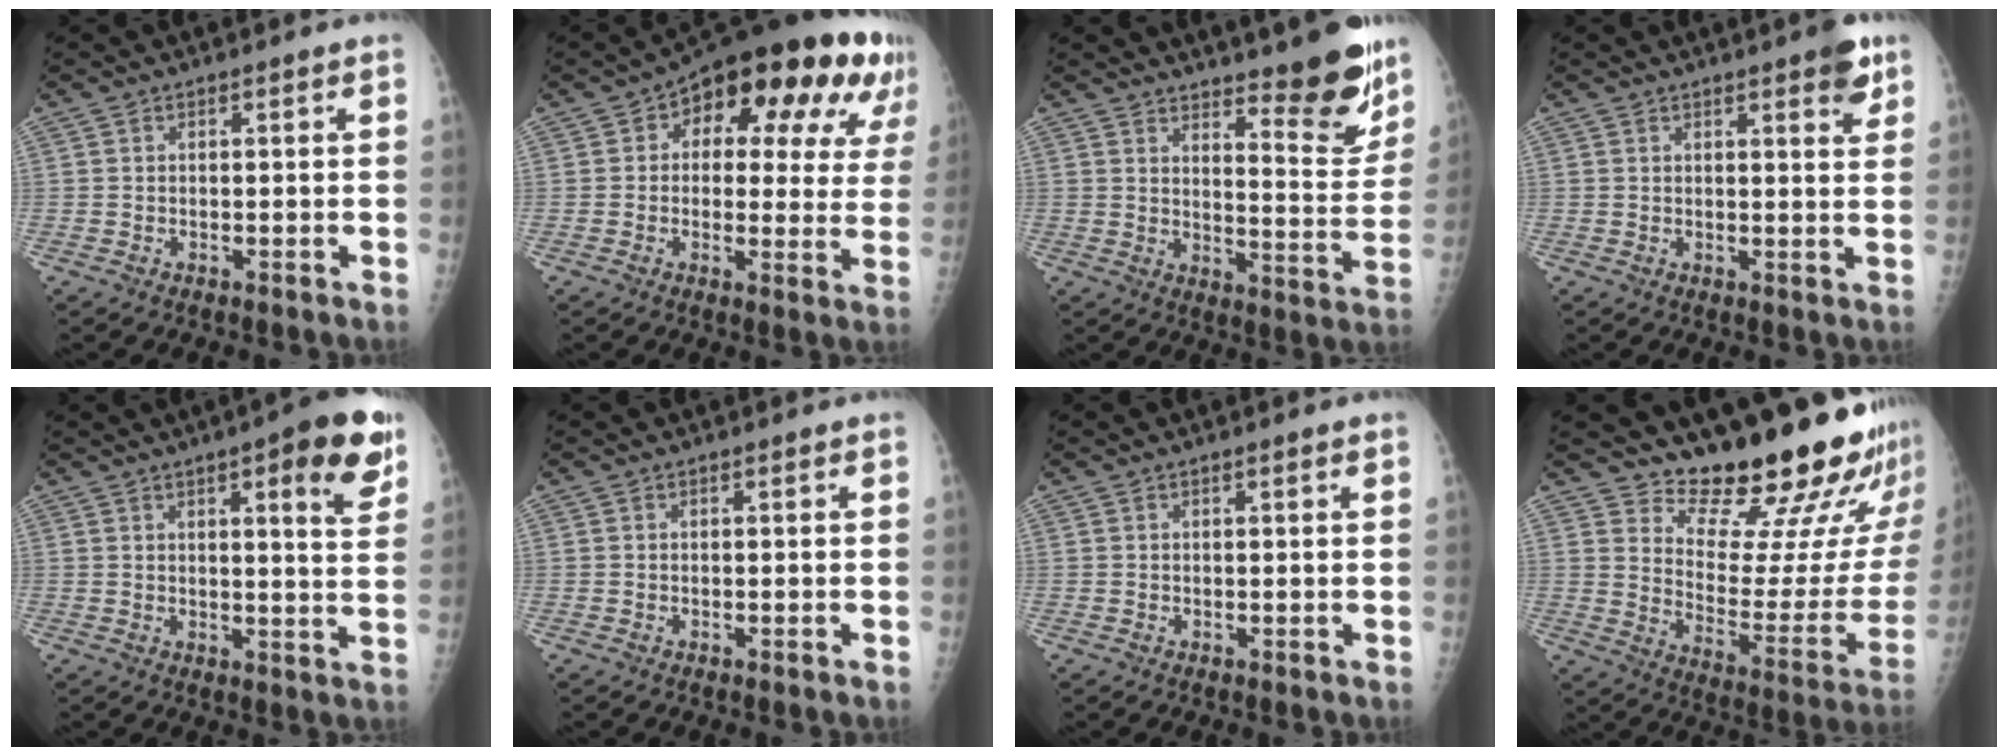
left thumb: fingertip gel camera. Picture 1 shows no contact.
{"total": 21.5, "force": [9.5, 10.7, 16.0], "torque": [-0.167, 0.012, 0.119]}
{"total": 13.2, "force": [9.8, 3.0, 8.3], "torque": [-0.074, -0.084, 0.145]}
{"total": 4.8, "force": [2.9, 1.3, 3.6], "torque": [-0.036, -0.013, 0.032]}
{"total": 12.2, "force": [6.1, 3.0, 10.1], "torque": [-0.102, -0.024, 0.070]}
{"total": 0.0}
{"total": 0.7, "force": [0.4, 0.0, 0.6], "torque": [-0.010, 0.000, 0.005]}
{"total": 22.1, "force": [19.3, 4.4, 9.7], "torque": [-0.101, -0.187, 0.262]}